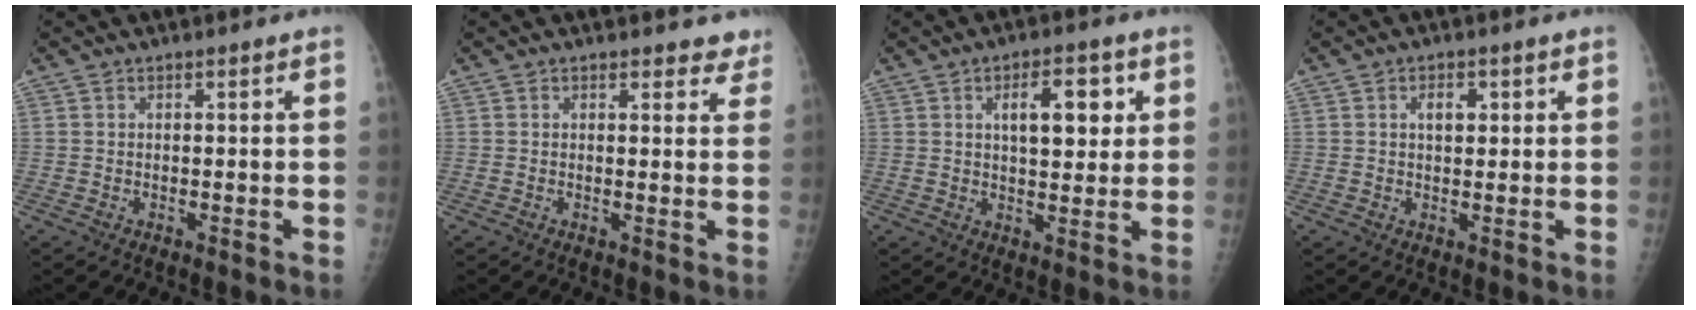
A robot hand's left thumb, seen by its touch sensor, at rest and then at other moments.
{"total": 3.9, "force": [3.4, 1.7, 0.8], "torque": [0.027, -0.014, 0.028]}
{"total": 8.3, "force": [3.0, 3.9, 6.7], "torque": [-0.068, -0.007, 0.044]}
{"total": 2.8, "force": [1.1, 1.6, 2.0], "torque": [-0.019, -0.002, 0.016]}